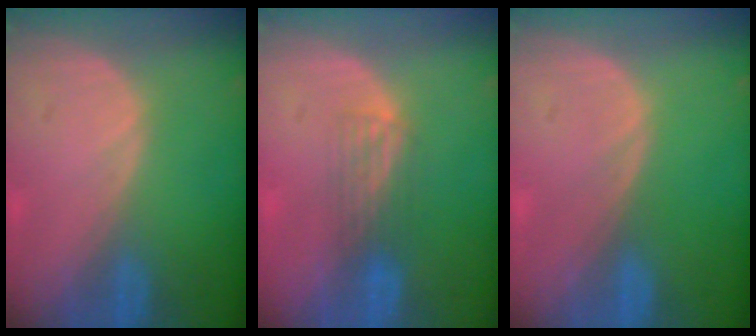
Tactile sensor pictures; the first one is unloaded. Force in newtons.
{"total": 2.9, "press": 2.6, "slide": 1.2}
{"total": 0.0}